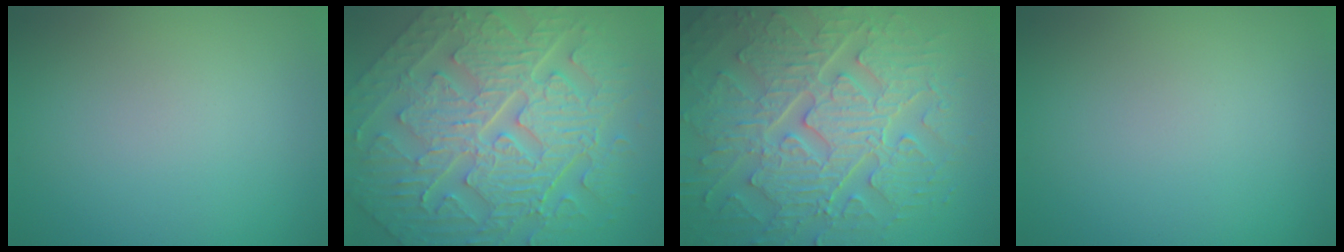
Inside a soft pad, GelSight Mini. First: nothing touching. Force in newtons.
{"total": 11.5, "press": 7.8, "slide": 8.5}
{"total": 9.2, "press": 6.8, "slide": 6.2}
{"total": 0.0}